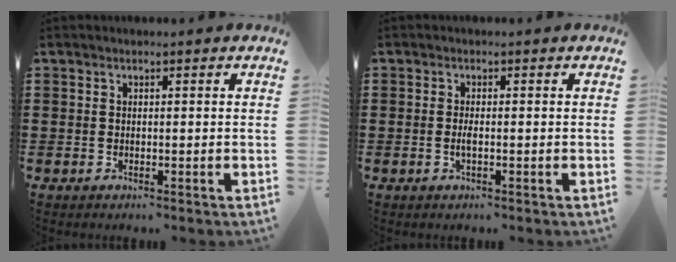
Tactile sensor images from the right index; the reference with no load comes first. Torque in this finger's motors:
{"motor_torque": [2.14, 0.00, 0.13, 0.05]}